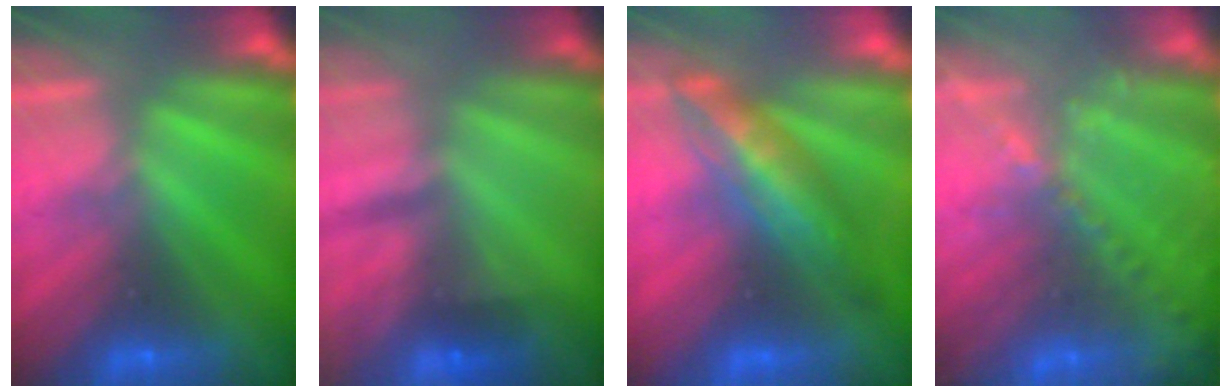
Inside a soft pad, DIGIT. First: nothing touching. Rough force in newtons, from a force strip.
{"total": 2.3}
{"total": 2.9}
{"total": 7.6}